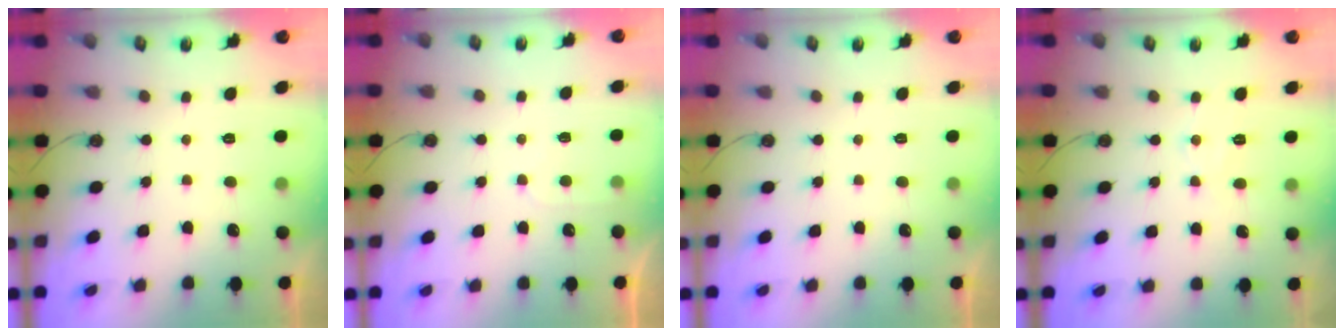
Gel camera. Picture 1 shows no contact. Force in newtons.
{"total": 4.0, "press": 3.9, "slide": 0.6}
{"total": 0.0}
{"total": 6.5, "press": 6.5, "slide": 0.2}